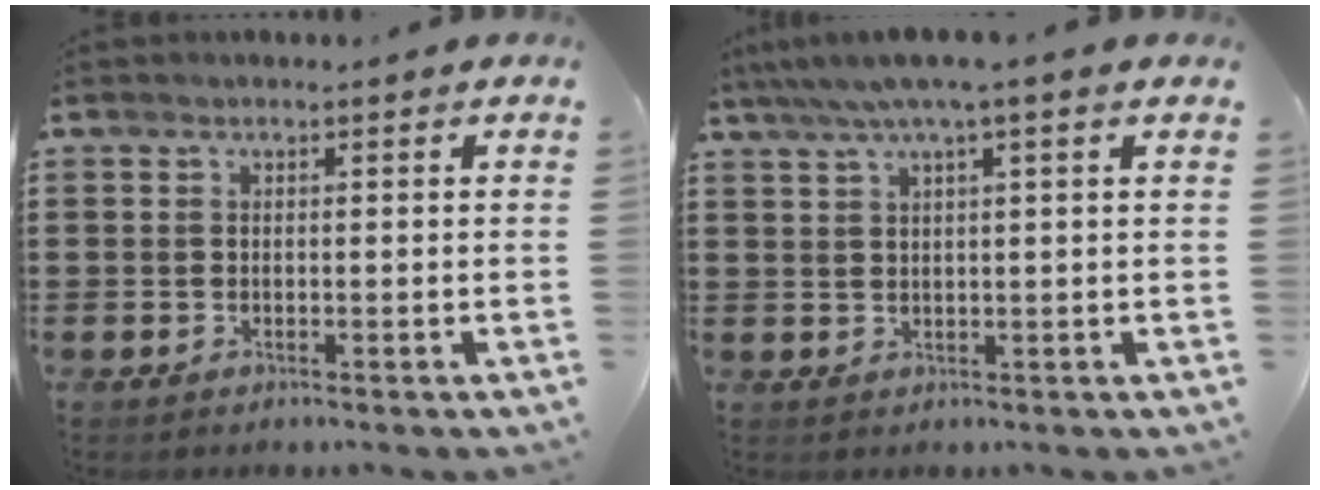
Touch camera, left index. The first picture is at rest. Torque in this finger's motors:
{"motor_torque": [2.14, 0.00, 1.05, 0.21]}